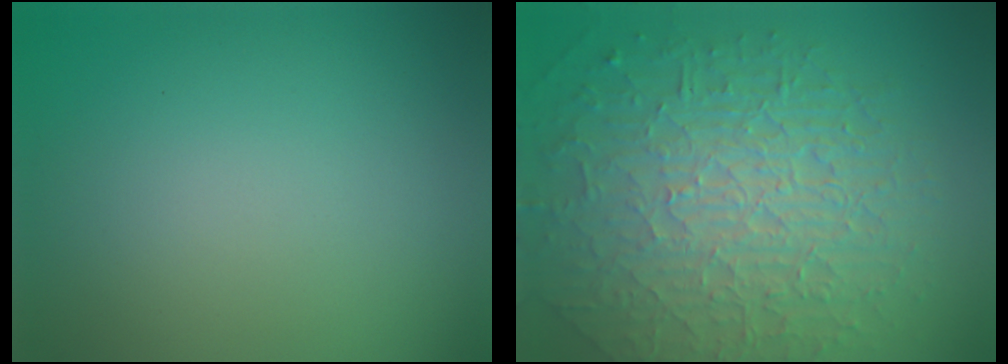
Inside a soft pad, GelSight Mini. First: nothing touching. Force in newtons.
{"total": 10.1, "press": 6.5, "slide": 7.7}